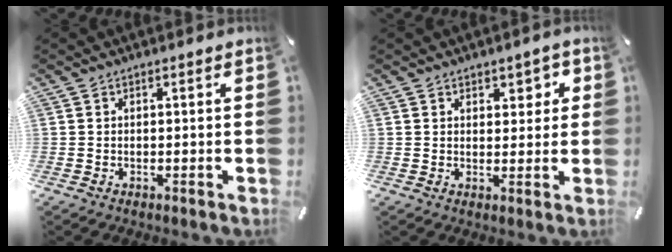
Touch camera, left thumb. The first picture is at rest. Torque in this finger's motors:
{"motor_torque": [0.08, 0.08, 0.17, 0.00, 0.05]}